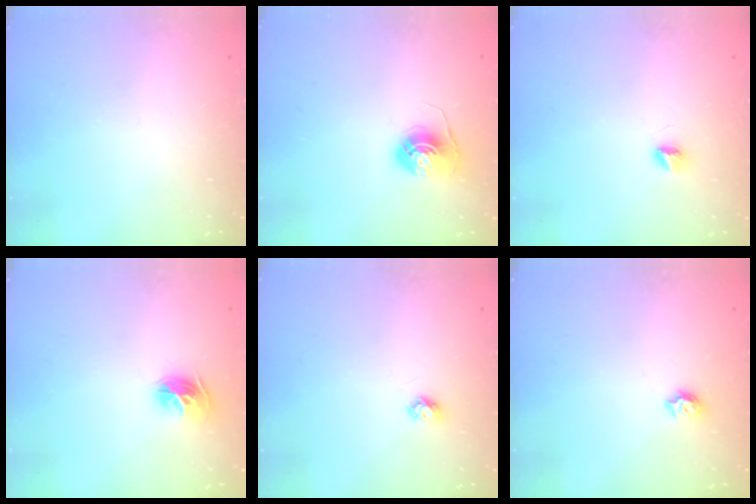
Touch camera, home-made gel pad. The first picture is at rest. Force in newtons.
{"total": 6.0, "press": 6.0, "slide": 0.5}
{"total": 3.4, "press": 3.4, "slide": 0.4}
{"total": 9.2, "press": 9.1, "slide": 0.9}
{"total": 3.7, "press": 3.7, "slide": 0.5}
{"total": 5.7, "press": 5.6, "slide": 0.8}